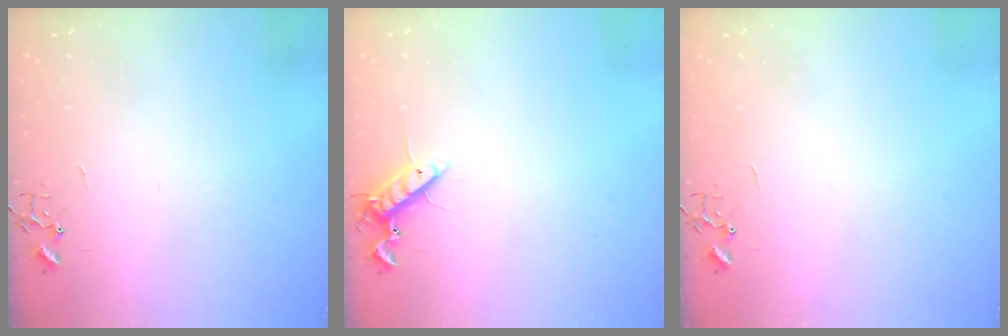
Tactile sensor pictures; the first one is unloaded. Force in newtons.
{"total": 10.0, "press": 9.8, "slide": 1.5}
{"total": 0.0}